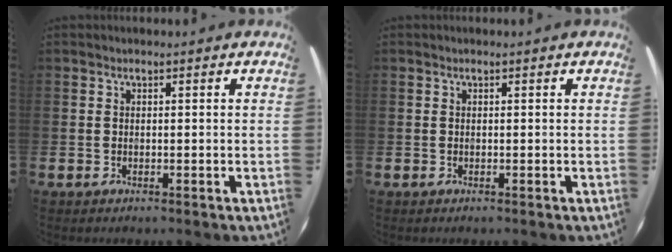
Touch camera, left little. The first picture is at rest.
{"total": 0.0}